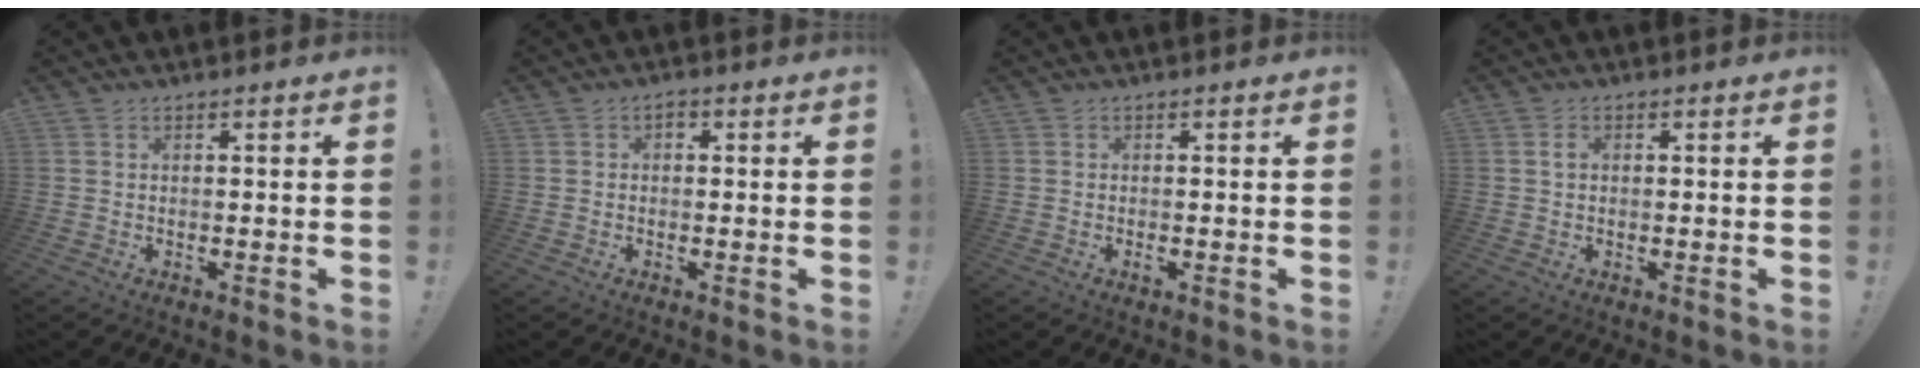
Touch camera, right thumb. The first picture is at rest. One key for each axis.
{"total": 1.4, "fx": -0.3, "fy": 1.1, "fz": 0.8, "tx": -0.014, "ty": 0.007, "tz": -0.007}
{"total": 0.6, "fx": -0.4, "fy": 0.0, "fz": 0.4, "tx": -0.012, "ty": 0.000, "tz": -0.007}
{"total": 1.4, "fx": 0.3, "fy": 0.8, "fz": 1.2, "tx": -0.025, "ty": 0.006, "tz": 0.004}